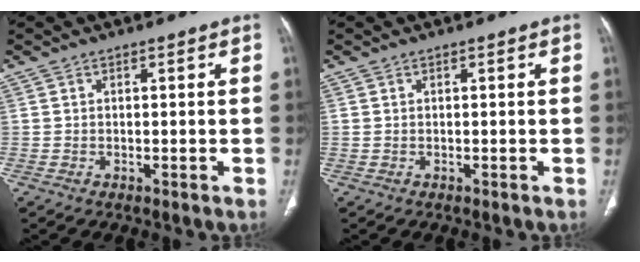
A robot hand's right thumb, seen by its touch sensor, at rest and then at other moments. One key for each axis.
{"total": 0.0}